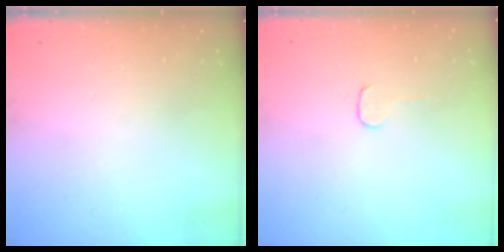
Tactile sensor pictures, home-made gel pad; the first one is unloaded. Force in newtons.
{"total": 3.5, "press": 3.5, "slide": 0.4}